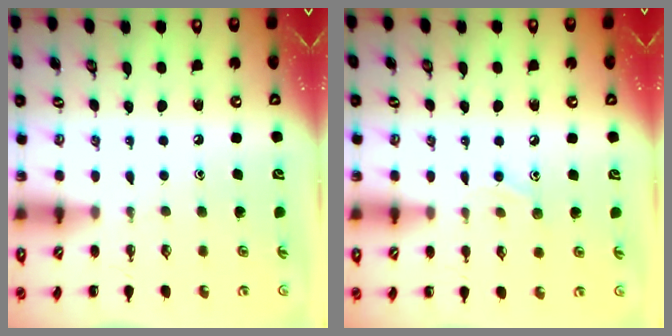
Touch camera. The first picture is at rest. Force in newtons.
{"total": 5.5, "press": 5.3, "slide": 1.5}